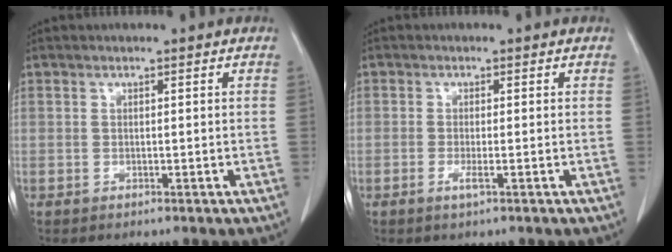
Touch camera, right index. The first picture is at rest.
{"total": 1.4, "force": [-0.5, 0.0, 1.3], "torque": [-0.021, -0.001, -0.008]}